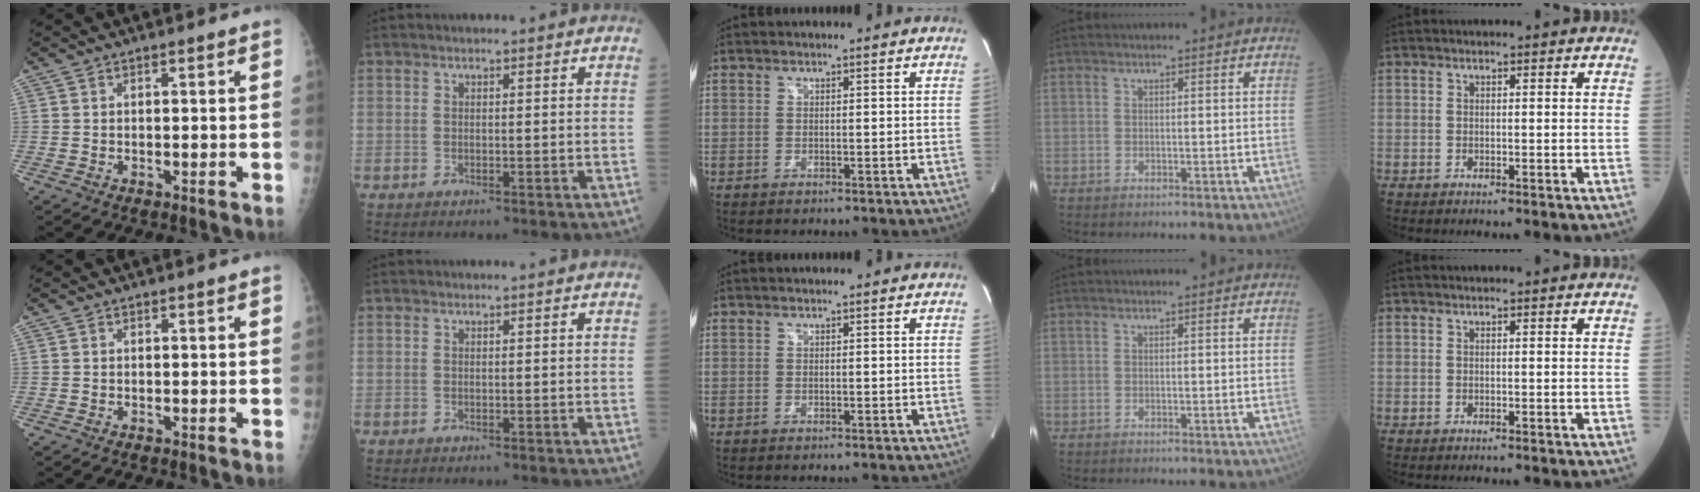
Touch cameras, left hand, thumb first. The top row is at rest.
{}